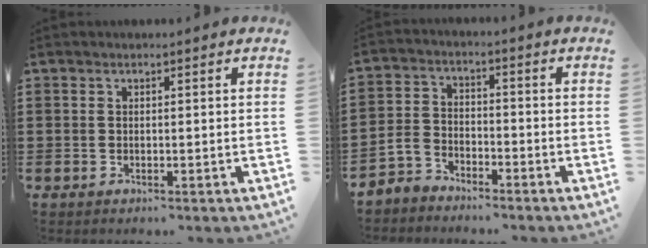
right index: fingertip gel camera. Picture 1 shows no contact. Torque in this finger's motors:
{"motor_torque": [2.14, 0.00, 0.06, 0.00]}